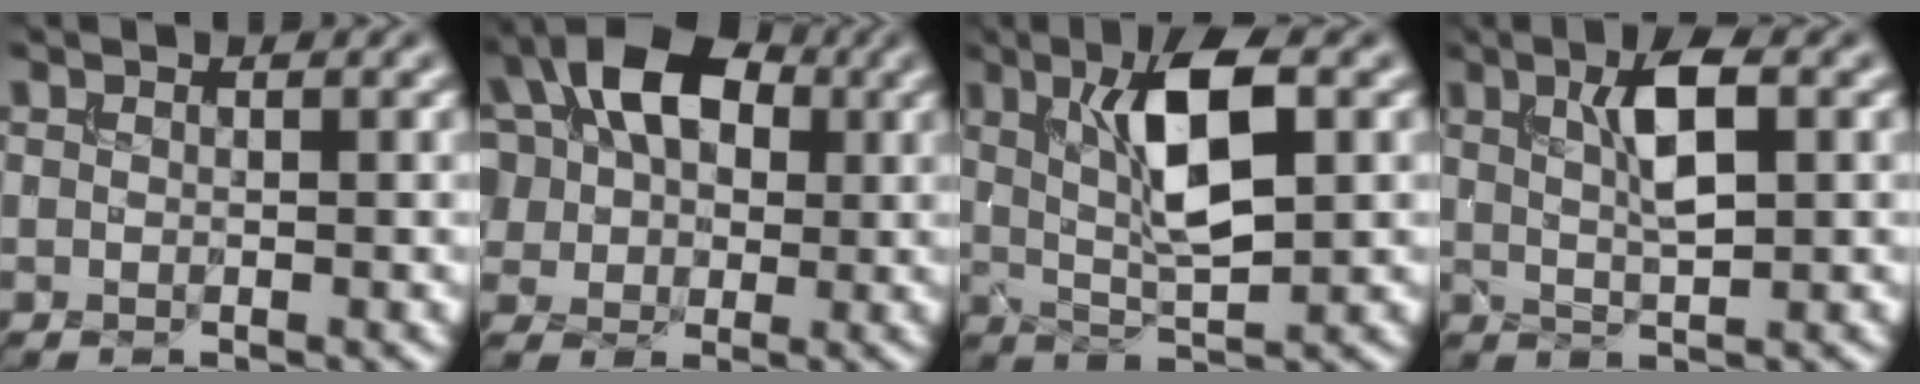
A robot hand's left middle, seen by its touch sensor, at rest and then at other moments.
{"total": 10.6, "force": [3.0, 7.7, 6.7], "torque": [-0.113, 0.048, 0.032]}
{"total": 6.9, "force": [1.6, 2.1, 6.4], "torque": [-0.111, 0.005, 0.031]}
{"total": 4.1, "force": [1.2, 1.1, 3.8], "torque": [-0.067, 0.007, 0.022]}